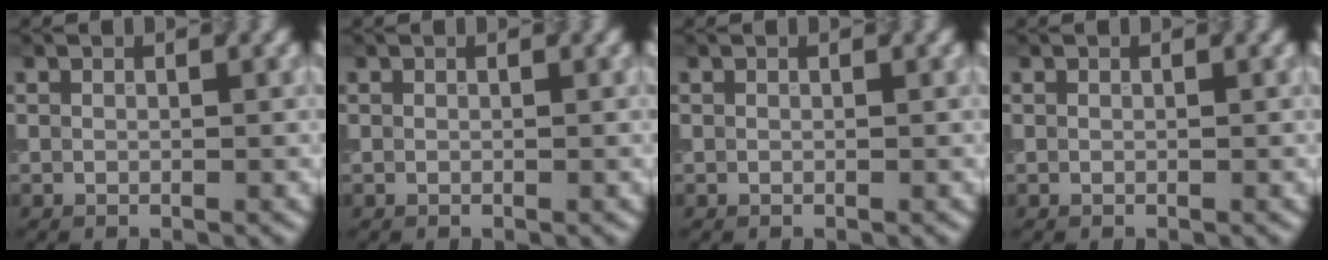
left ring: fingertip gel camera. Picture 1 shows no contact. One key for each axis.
{"total": 0.0}
{"total": 0.0}
{"total": 0.0}